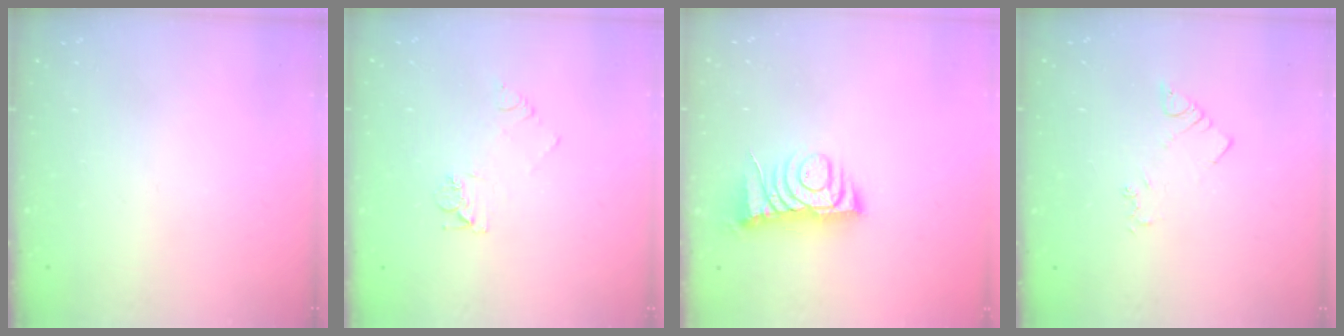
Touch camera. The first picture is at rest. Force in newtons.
{"total": 5.6, "press": 5.6, "slide": 0.5}
{"total": 7.0, "press": 7.0, "slide": 0.9}
{"total": 2.3, "press": 2.3, "slide": 0.3}